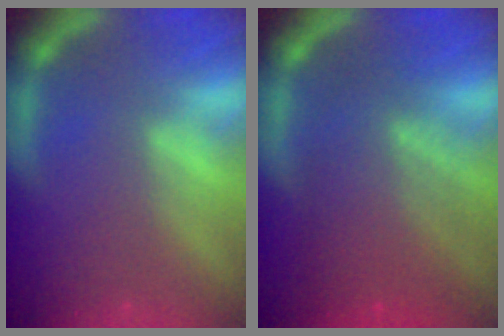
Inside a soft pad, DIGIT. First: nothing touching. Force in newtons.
{"total": 7.5}